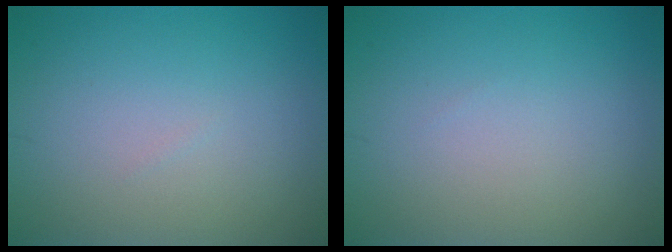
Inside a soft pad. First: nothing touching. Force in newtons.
{"total": 0.0}